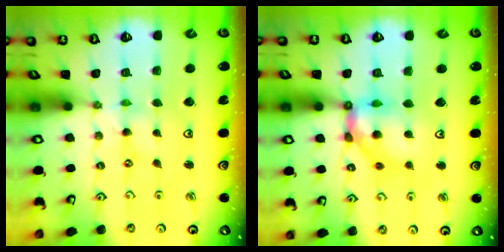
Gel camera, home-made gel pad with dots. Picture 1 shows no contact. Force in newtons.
{"total": 12.5, "press": 12.4, "slide": 1.6}